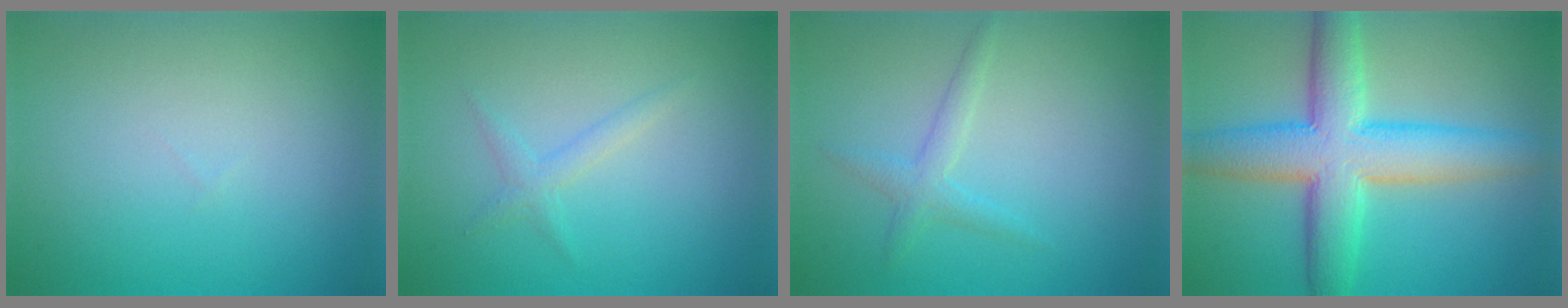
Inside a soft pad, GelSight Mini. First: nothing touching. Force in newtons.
{"total": 1.3, "press": 1.3, "slide": 0.1}
{"total": 1.7, "press": 1.7, "slide": 0.1}
{"total": 9.1, "press": 9.1, "slide": 0.4}